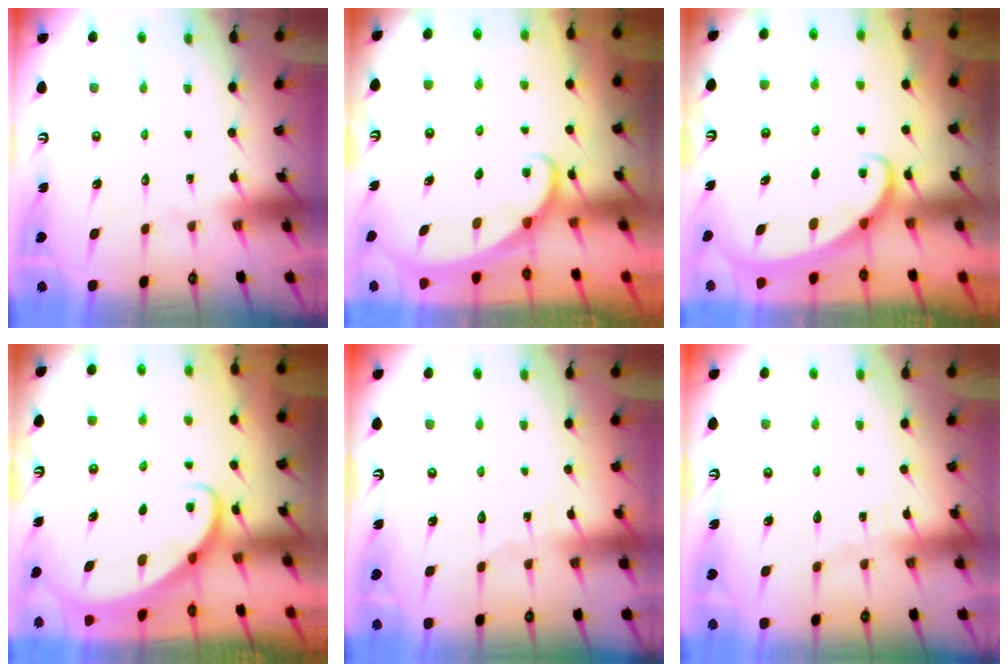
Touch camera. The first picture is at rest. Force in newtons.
{"total": 1.6, "press": 1.6, "slide": 0.0}
{"total": 2.3, "press": 2.3, "slide": 0.3}
{"total": 2.4, "press": 2.4, "slide": 0.2}
{"total": 3.4, "press": 3.4, "slide": 0.4}
{"total": 2.9, "press": 2.9, "slide": 0.4}